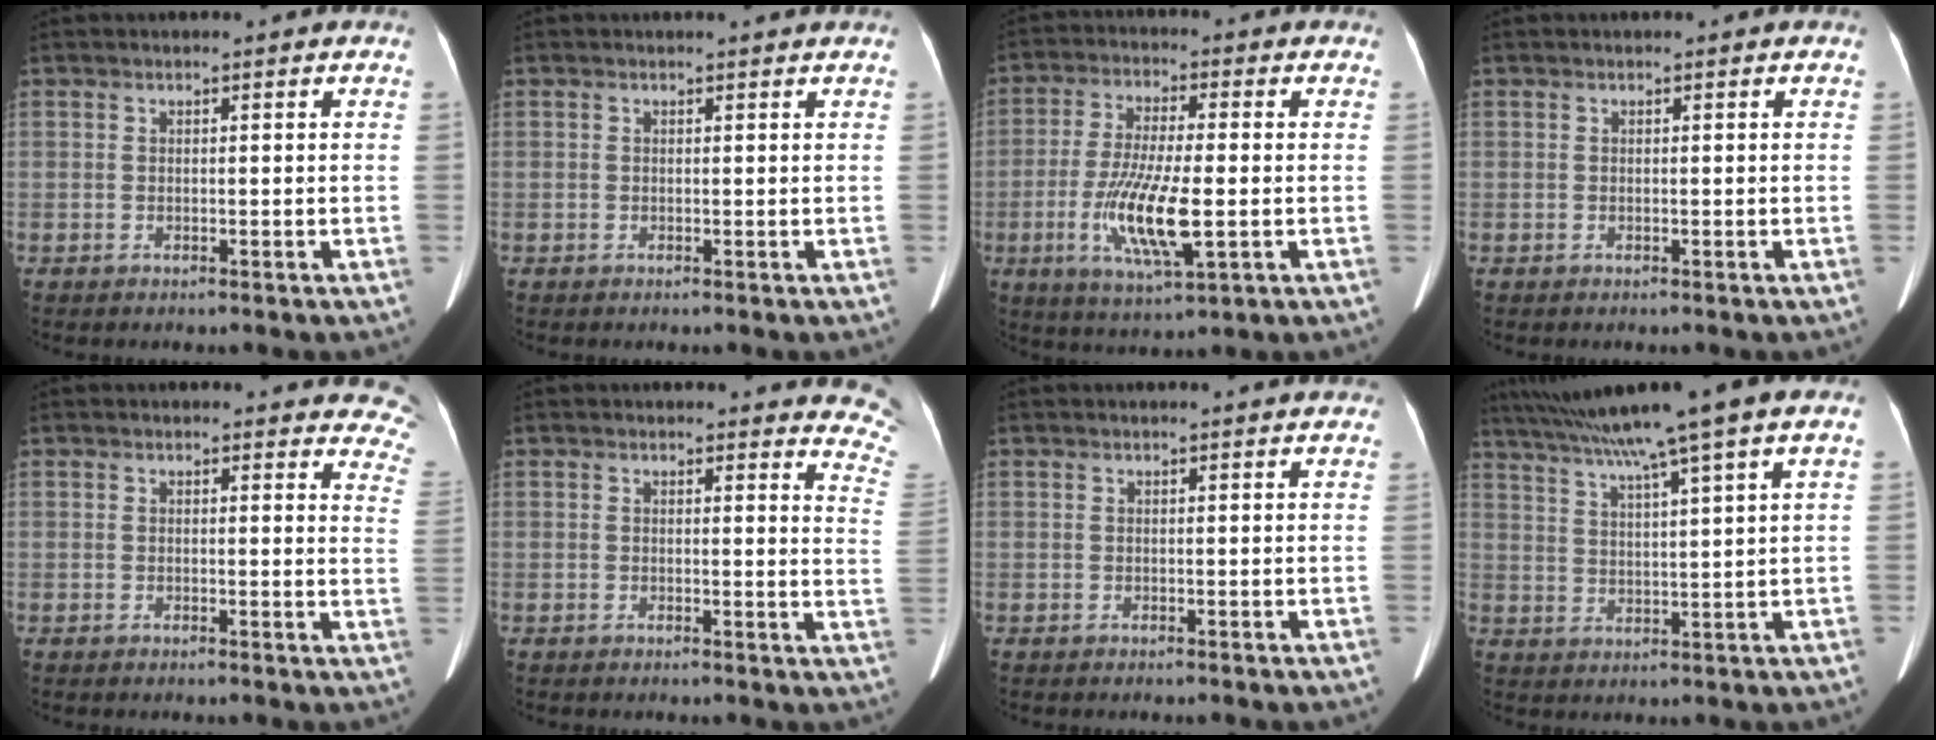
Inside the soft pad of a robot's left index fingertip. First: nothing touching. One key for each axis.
{"total": 0.9, "fx": 0.9, "fy": -0.1, "fz": 0.2, "tx": -0.011, "ty": -0.002, "tz": 0.004}
{"total": 11.5, "fx": -2.5, "fy": 2.1, "fz": 11.0, "tx": -0.221, "ty": -0.016, "tz": -0.043}
{"total": 0.0}
{"total": 9.0, "fx": 8.3, "fy": 3.0, "fz": 1.6, "tx": 0.028, "ty": -0.034, "tz": 0.045}
{"total": 9.2, "fx": 9.0, "fy": 1.8, "fz": 1.2, "tx": 0.026, "ty": -0.071, "tz": 0.047}
{"total": 4.6, "fx": 4.3, "fy": 0.5, "fz": 1.5, "tx": -0.019, "ty": 0.013, "tz": 0.032}
{"total": 13.6, "fx": 9.8, "fy": -1.3, "fz": 9.4, "tx": -0.154, "ty": 0.034, "tz": 0.148}